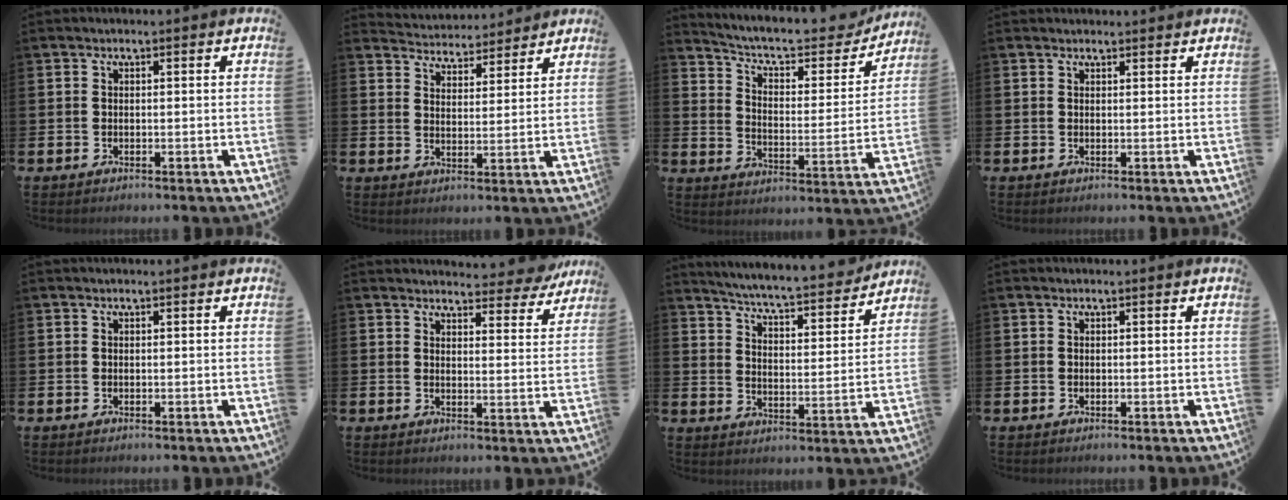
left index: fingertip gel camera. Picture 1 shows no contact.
{"total": 4.4, "force": [4.3, 1.0, -0.3], "torque": [-0.009, -0.033, 0.073]}
{"total": 7.9, "force": [6.8, 2.6, 3.0], "torque": [-0.076, -0.048, 0.111]}
{"total": 0.8, "force": [0.8, 0.2, 0.0], "torque": [0.006, 0.000, 0.013]}
{"total": 0.0}
{"total": 4.3, "force": [4.2, 0.8, 0.4], "torque": [-0.002, -0.032, 0.070]}
{"total": 6.0, "force": [5.8, 0.0, 1.7], "torque": [-0.059, -0.050, 0.094]}
{"total": 0.0}